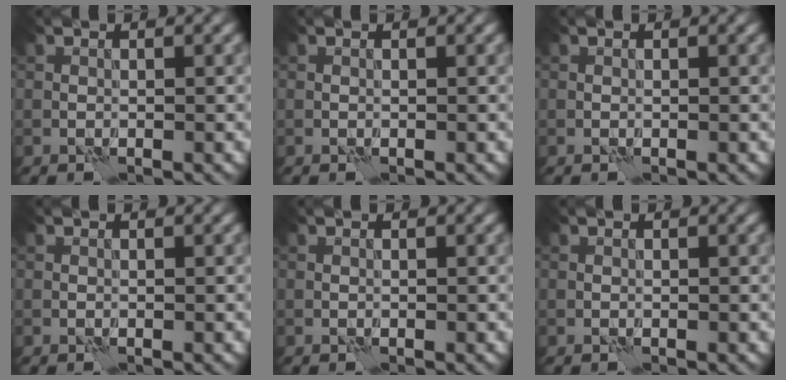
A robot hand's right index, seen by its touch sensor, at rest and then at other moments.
{"total": 0.0}
{"total": 0.0}
{"total": 0.0}
{"total": 0.0}
{"total": 0.0}